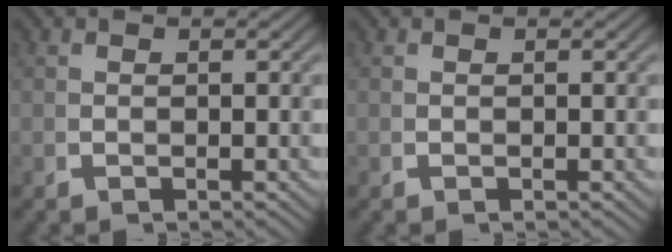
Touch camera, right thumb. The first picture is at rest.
{"total": 0.0}